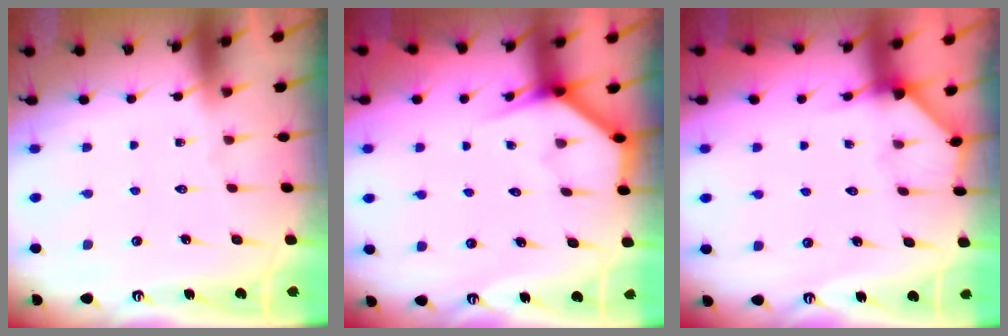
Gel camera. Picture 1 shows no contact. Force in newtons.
{"total": 4.0, "press": 3.9, "slide": 0.4}
{"total": 2.9, "press": 2.9, "slide": 0.2}